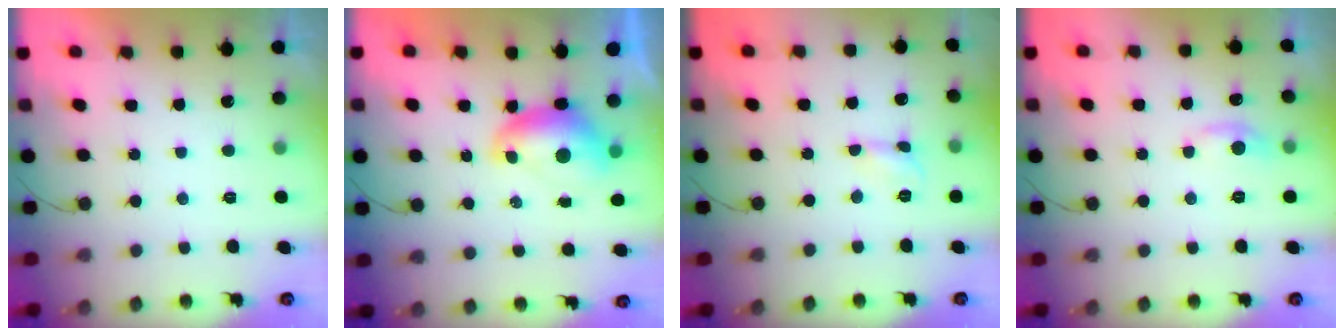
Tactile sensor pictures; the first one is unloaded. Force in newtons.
{"total": 7.8, "press": 7.8, "slide": 0.9}
{"total": 2.7, "press": 2.7, "slide": 0.2}
{"total": 6.0, "press": 5.9, "slide": 0.6}